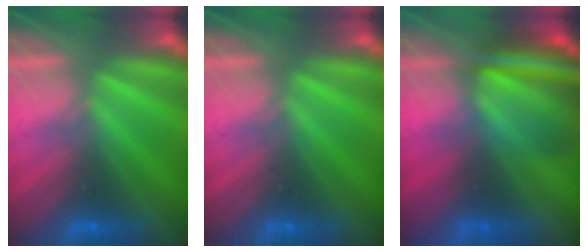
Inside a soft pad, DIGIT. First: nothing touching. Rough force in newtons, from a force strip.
{"total": 0.0}
{"total": 8.5}